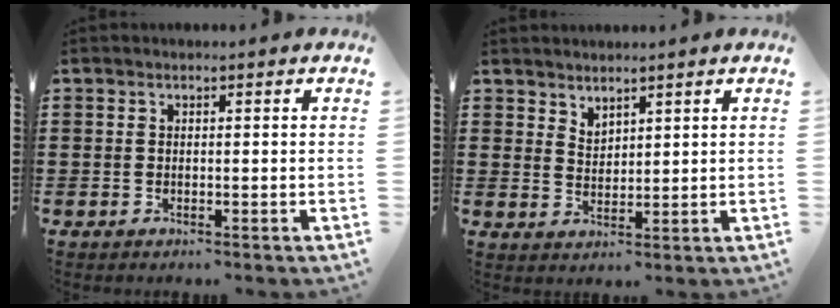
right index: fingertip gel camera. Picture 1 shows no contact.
{"total": 2.2, "force": [2.1, 0.4, -0.4], "torque": [0.002, -0.002, 0.042]}